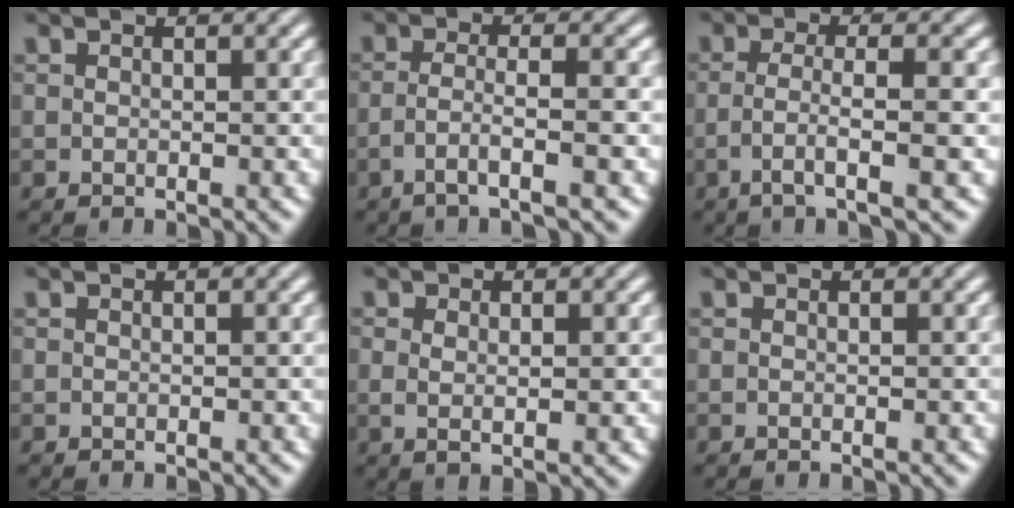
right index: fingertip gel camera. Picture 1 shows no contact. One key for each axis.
{"total": 3.2, "fx": -1.9, "fy": -0.7, "fz": 2.5, "tx": -0.050, "ty": -0.016, "tz": -0.023}
{"total": 3.7, "fx": -1.5, "fy": -0.5, "fz": 3.4, "tx": -0.067, "ty": -0.019, "tz": -0.016}
{"total": 0.0}
{"total": 1.5, "fx": 0.4, "fy": 0.0, "fz": 1.4, "tx": -0.027, "ty": -0.013, "tz": 0.016}
{"total": 0.0}